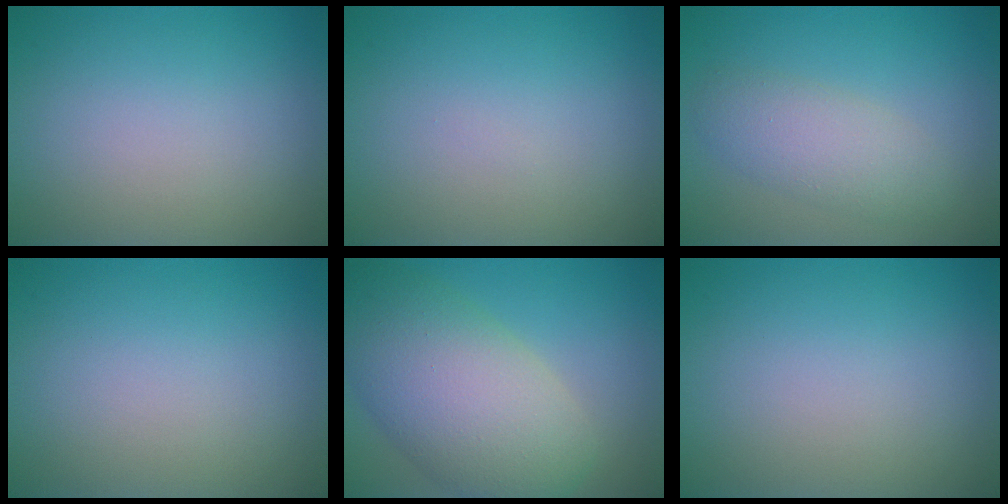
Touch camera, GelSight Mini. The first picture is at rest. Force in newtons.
{"total": 0.0}
{"total": 3.4, "press": 3.4, "slide": 0.1}
{"total": 0.0}
{"total": 10.2, "press": 10.2, "slide": 0.6}
{"total": 0.0}